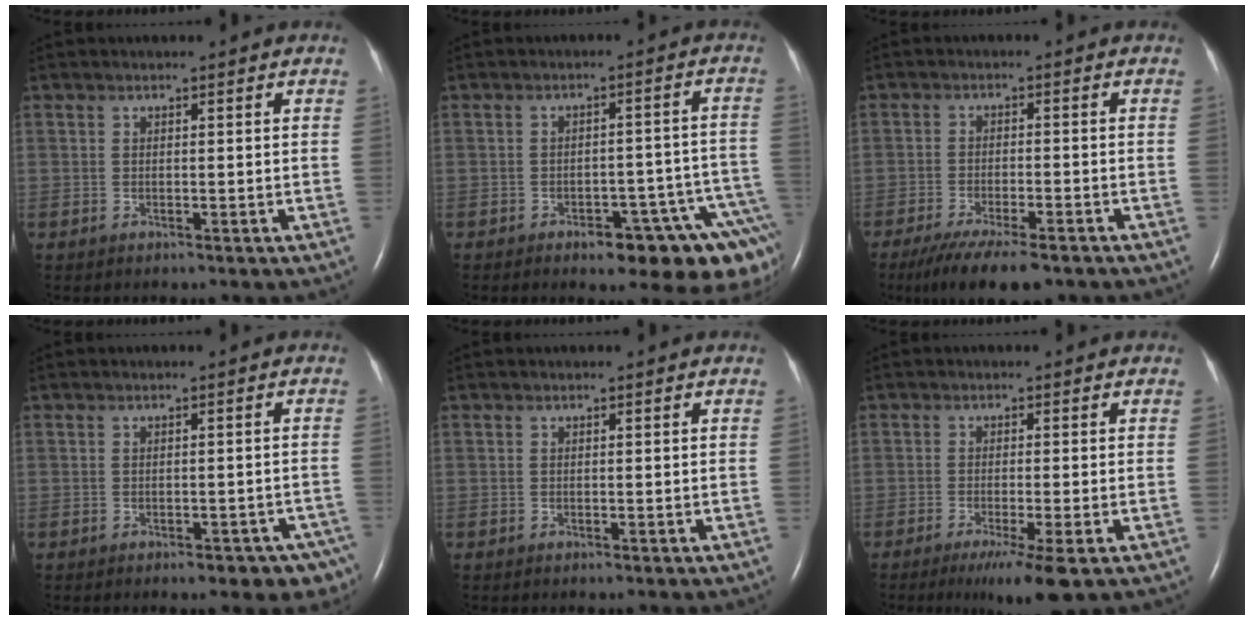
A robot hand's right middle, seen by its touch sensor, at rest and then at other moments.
{"total": 14.3, "force": [-9.2, 4.3, 10.0], "torque": [-0.033, 0.033, -0.104]}
{"total": 11.3, "force": [-8.6, 2.5, 6.9], "torque": [-0.112, -0.020, -0.132]}
{"total": 6.6, "force": [-4.6, 3.0, 3.6], "torque": [-0.019, 0.005, -0.054]}
{"total": 0.0}
{"total": 6.0, "force": [-3.4, -0.1, 4.9], "torque": [-0.079, -0.020, -0.055]}